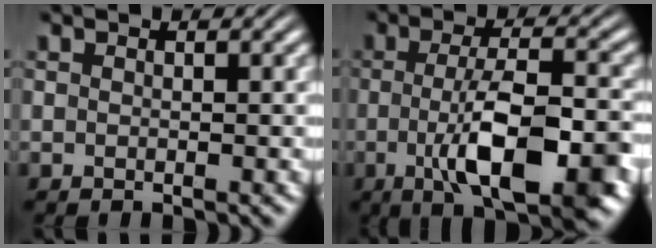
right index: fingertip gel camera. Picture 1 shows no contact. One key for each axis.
{"total": 8.9, "fx": -2.4, "fy": 2.8, "fz": 8.1, "tx": -0.132, "ty": -0.011, "tz": -0.035}